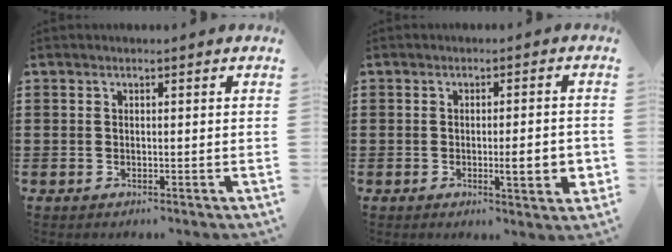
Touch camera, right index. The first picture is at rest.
{"total": 5.4, "force": [-1.0, 0.9, 5.2], "torque": [-0.076, -0.008, -0.017]}